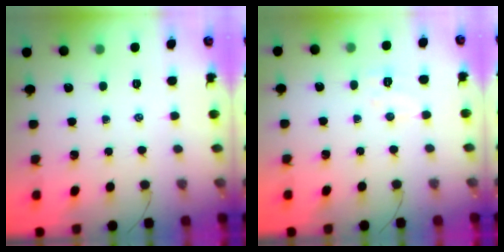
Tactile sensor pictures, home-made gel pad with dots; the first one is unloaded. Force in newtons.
{"total": 4.9, "press": 4.8, "slide": 1.0}